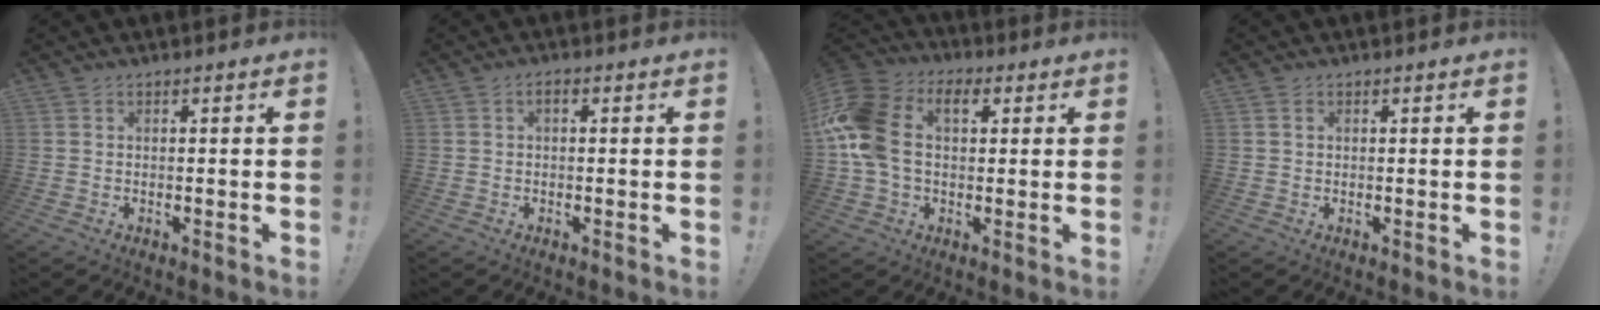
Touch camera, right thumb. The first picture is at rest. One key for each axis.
{"total": 1.3, "fx": -0.2, "fy": 0.6, "fz": 1.1, "tx": -0.027, "ty": 0.008, "tz": -0.004}
{"total": 16.6, "fx": 2.9, "fy": 11.4, "fz": 11.7, "tx": -0.251, "ty": 0.010, "tz": 0.050}
{"total": 0.7, "fx": 0.3, "fy": 0.6, "fz": 0.2, "tx": -0.010, "ty": 0.005, "tz": 0.007}